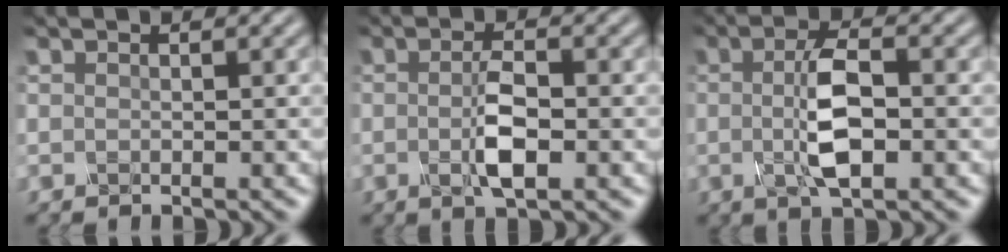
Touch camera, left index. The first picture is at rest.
{"total": 2.9, "force": [-0.4, 0.7, 2.8], "torque": [-0.058, 0.001, -0.011]}
{"total": 4.1, "force": [-0.1, 1.2, 3.9], "torque": [-0.083, 0.005, -0.006]}